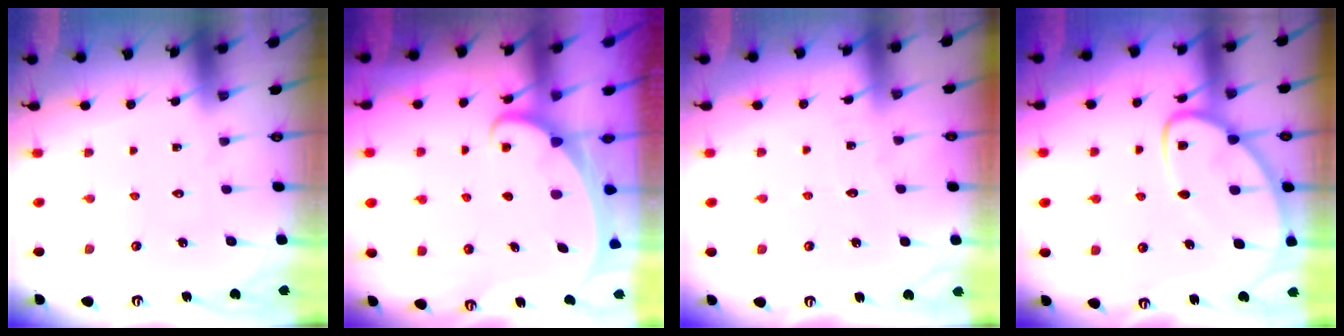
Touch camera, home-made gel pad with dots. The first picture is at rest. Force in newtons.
{"total": 1.9, "press": 1.9, "slide": 0.2}
{"total": 2.0, "press": 2.0, "slide": 0.2}
{"total": 9.9, "press": 9.8, "slide": 0.9}